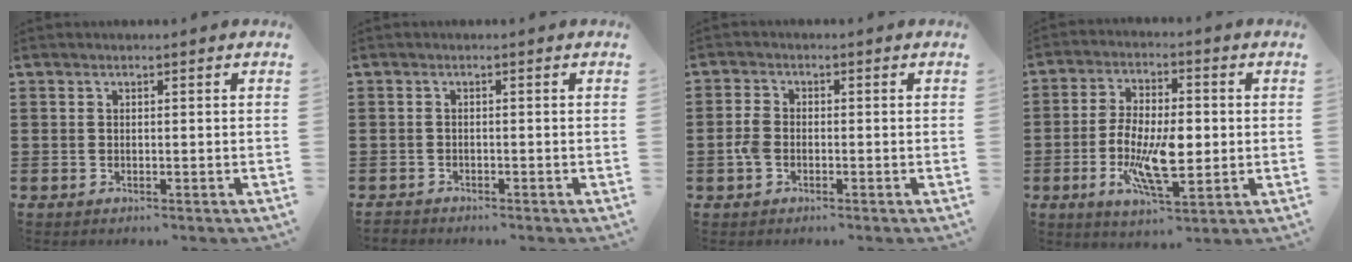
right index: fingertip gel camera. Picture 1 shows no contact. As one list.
[{"total": 1.1, "force": [-1.1, 0.1, -0.2], "torque": [0.000, 0.001, -0.023]}, {"total": 2.9, "force": [-0.9, 1.7, 2.2], "torque": [-0.071, -0.011, -0.024]}, {"total": 10.5, "force": [-1.7, 4.0, 9.6], "torque": [-0.195, -0.004, -0.031]}]